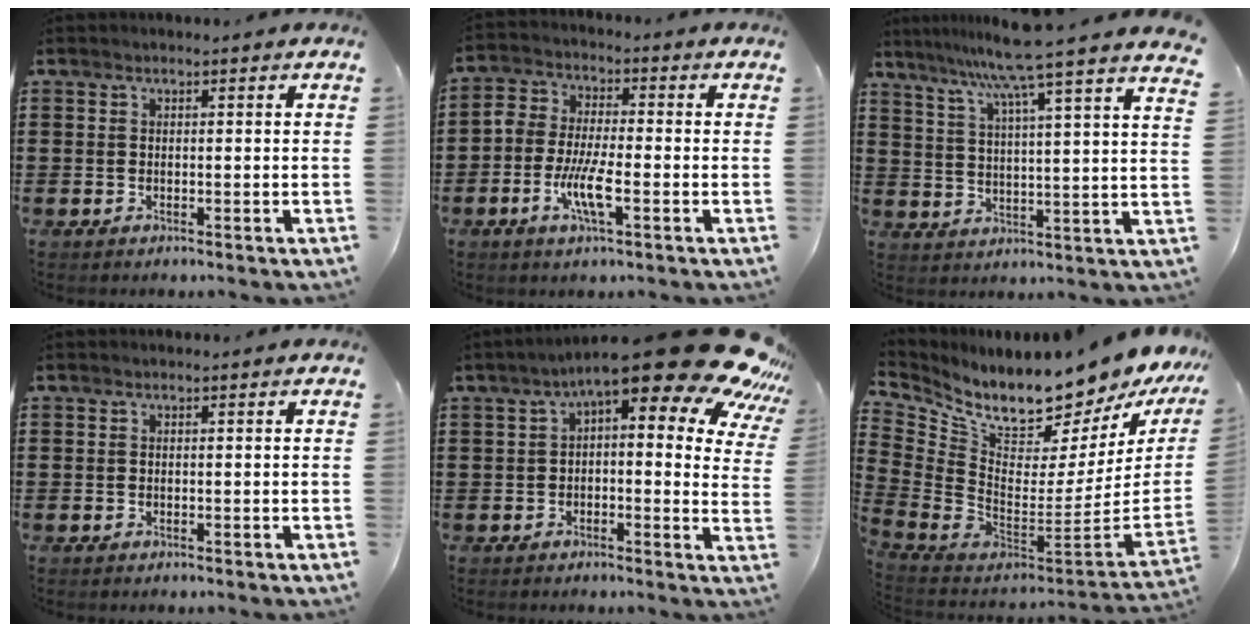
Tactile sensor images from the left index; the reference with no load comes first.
{"total": 6.9, "force": [-2.6, 2.3, 5.9], "torque": [-0.138, -0.011, -0.055]}
{"total": 8.7, "force": [7.4, -1.6, 4.3], "torque": [-0.105, -0.049, 0.120]}
{"total": 0.0}
{"total": 15.2, "force": [10.3, 2.8, 10.9], "torque": [-0.166, -0.071, 0.161]}
{"total": 10.7, "force": [9.9, 1.9, 3.5], "torque": [-0.096, -0.104, 0.166]}